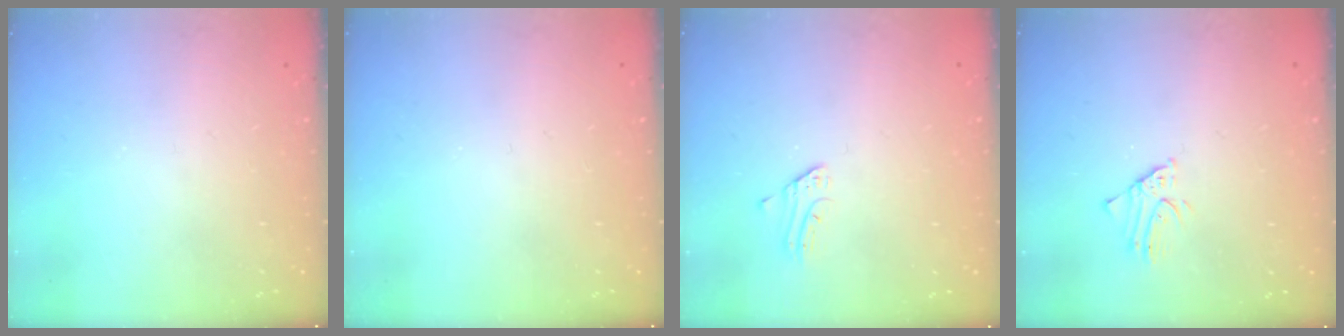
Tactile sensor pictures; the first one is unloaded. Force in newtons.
{"total": 0.0}
{"total": 2.2, "press": 2.2, "slide": 0.2}
{"total": 2.0, "press": 2.0, "slide": 0.1}